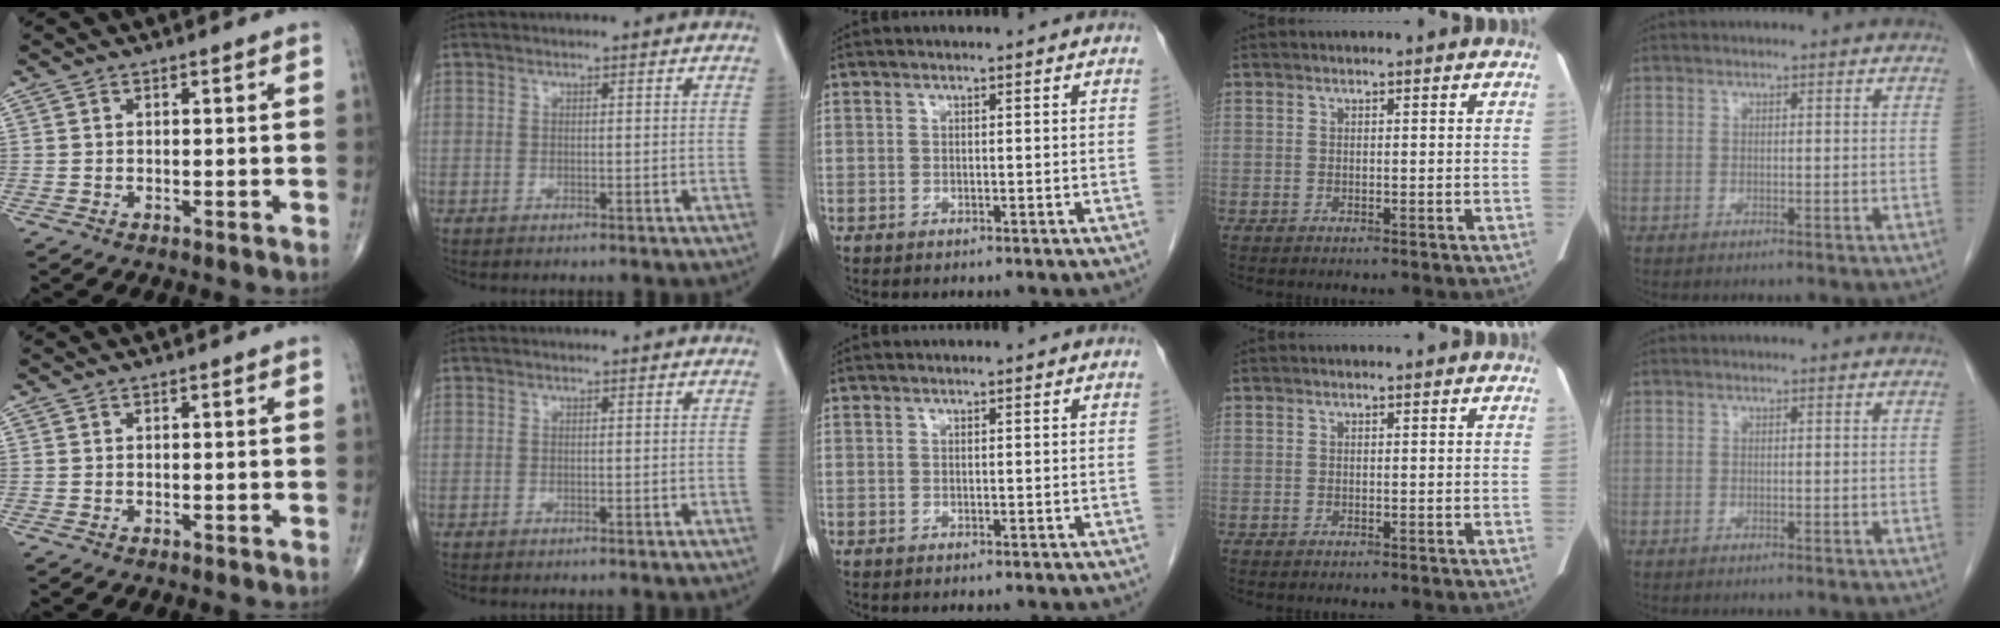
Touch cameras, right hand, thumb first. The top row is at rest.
{}